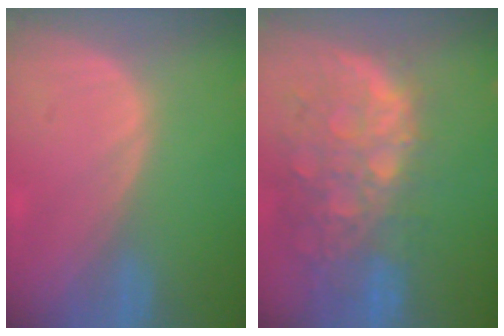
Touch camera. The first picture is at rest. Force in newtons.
{"total": 13.0, "press": 10.7, "slide": 7.4}